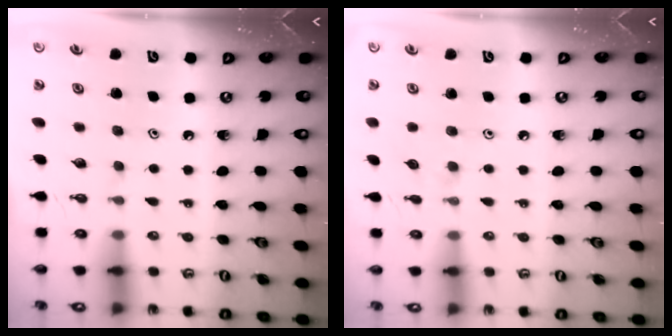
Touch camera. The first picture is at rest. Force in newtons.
{"total": 3.8, "press": 3.7, "slide": 0.6}